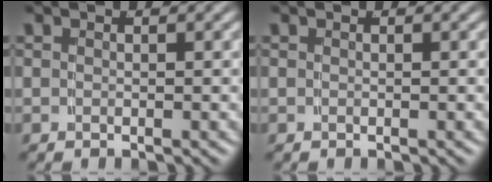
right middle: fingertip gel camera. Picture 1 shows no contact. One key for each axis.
{"total": 0.0}